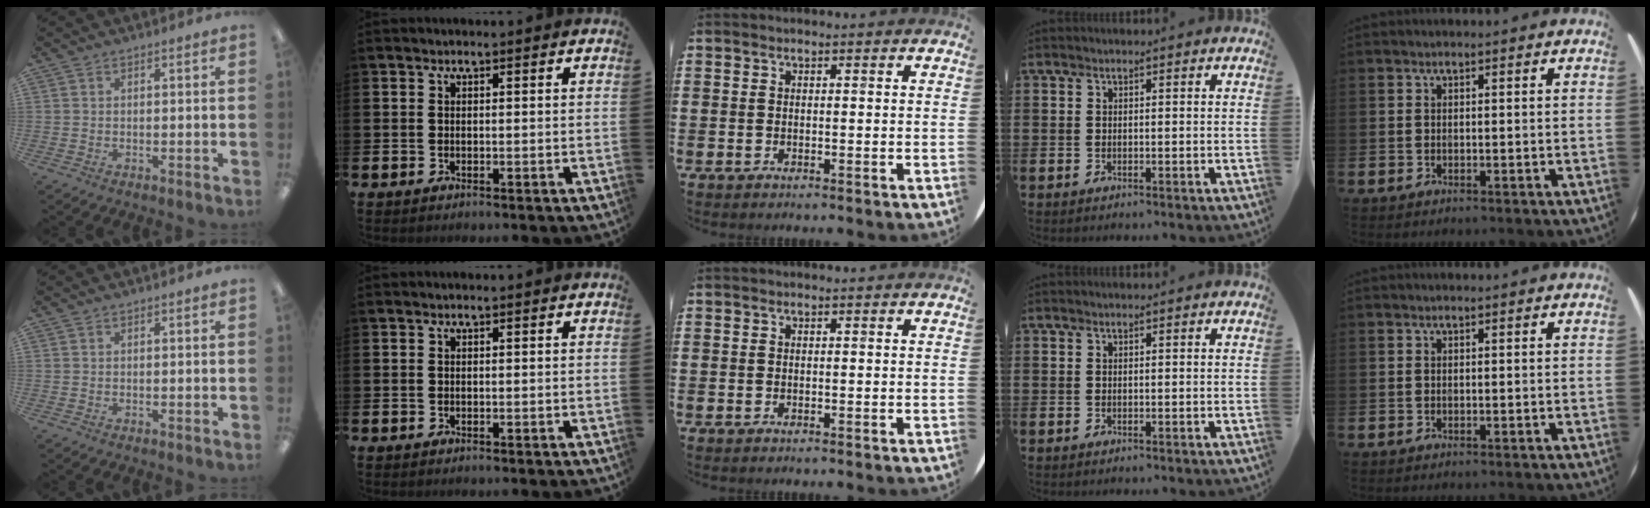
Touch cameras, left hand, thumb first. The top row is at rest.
{}